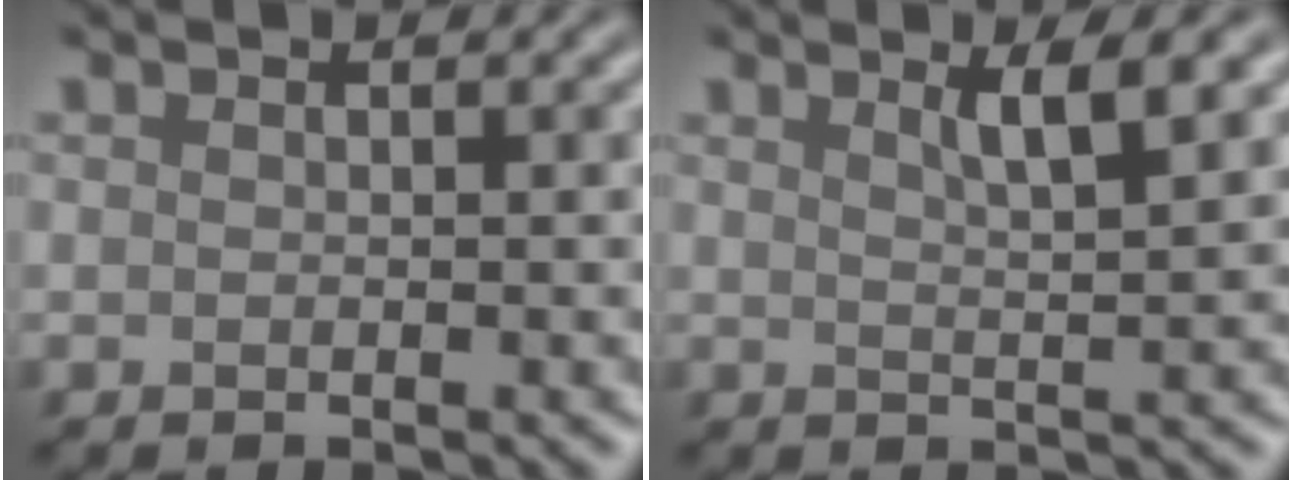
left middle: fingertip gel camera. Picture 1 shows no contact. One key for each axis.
{"total": 3.2, "fx": 1.7, "fy": 0.7, "fz": 2.6, "tx": -0.028, "ty": 0.003, "tz": 0.027}